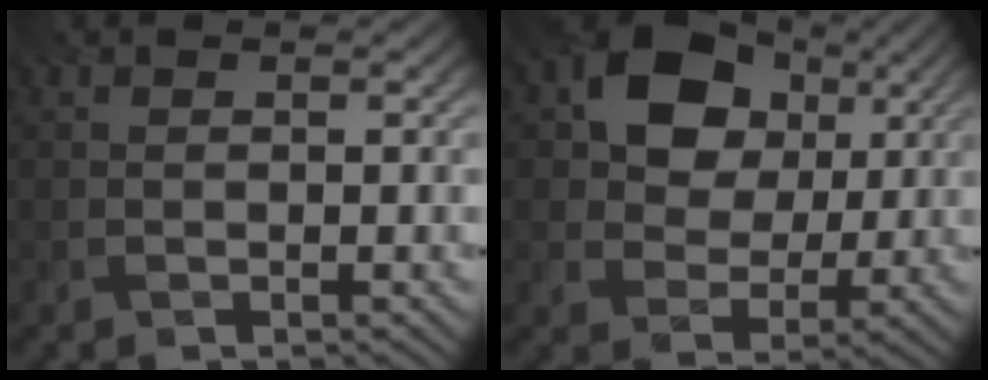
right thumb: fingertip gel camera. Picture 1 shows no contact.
{"total": 11.3, "force": [3.7, 8.6, 6.3], "torque": [-0.123, 0.008, 0.050]}